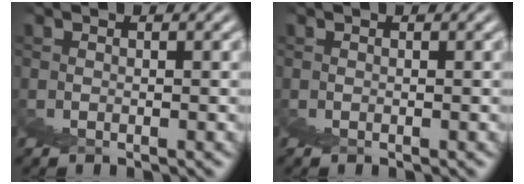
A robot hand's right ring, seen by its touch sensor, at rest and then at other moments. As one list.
[{"total": 0.0}]